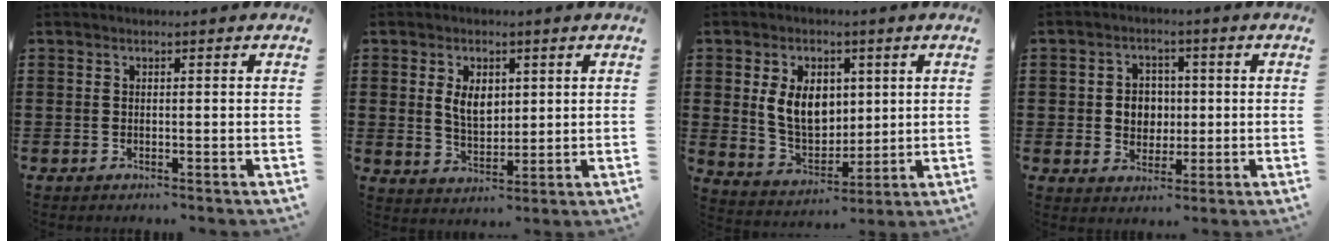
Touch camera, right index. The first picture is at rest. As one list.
[{"total": 5.2, "force": [1.3, 3.3, 3.8], "torque": [-0.068, 0.005, 0.018]}, {"total": 8.5, "force": [1.6, 6.1, 5.7], "torque": [-0.125, 0.008, 0.025]}, {"total": 4.4, "force": [0.0, 4.1, 1.8], "torque": [-0.042, 0.010, -0.005]}]